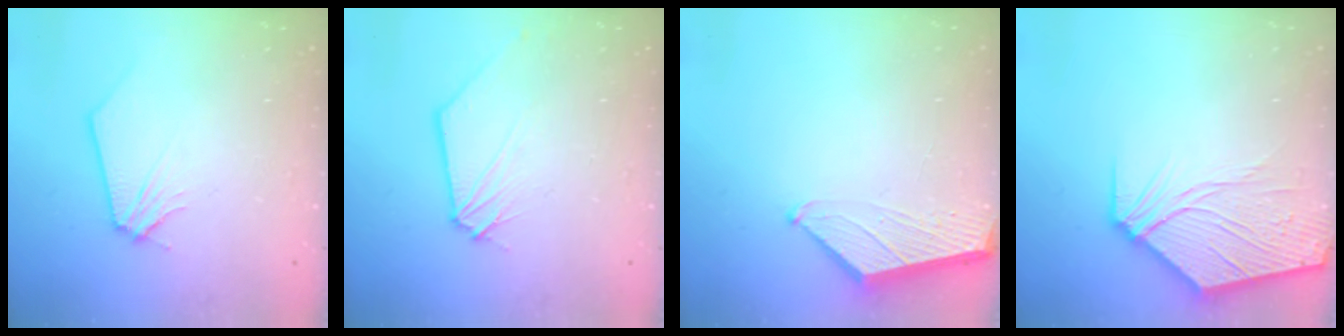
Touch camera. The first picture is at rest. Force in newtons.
{"total": 0.7, "press": 0.7, "slide": 0.1}
{"total": 1.5, "press": 1.4, "slide": 0.2}
{"total": 10.6, "press": 10.5, "slide": 1.5}